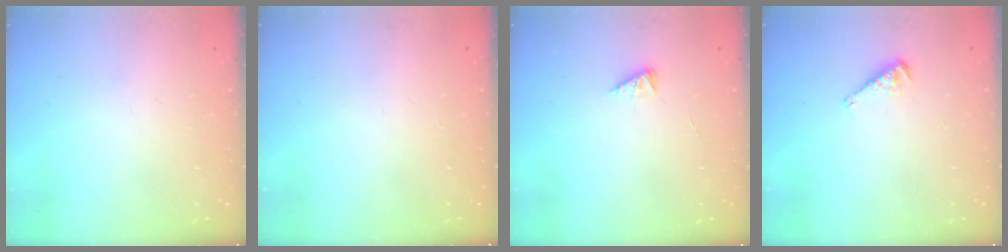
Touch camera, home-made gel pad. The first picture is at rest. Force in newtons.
{"total": 0.0}
{"total": 1.8, "press": 1.7, "slide": 0.3}
{"total": 5.0, "press": 4.9, "slide": 0.7}